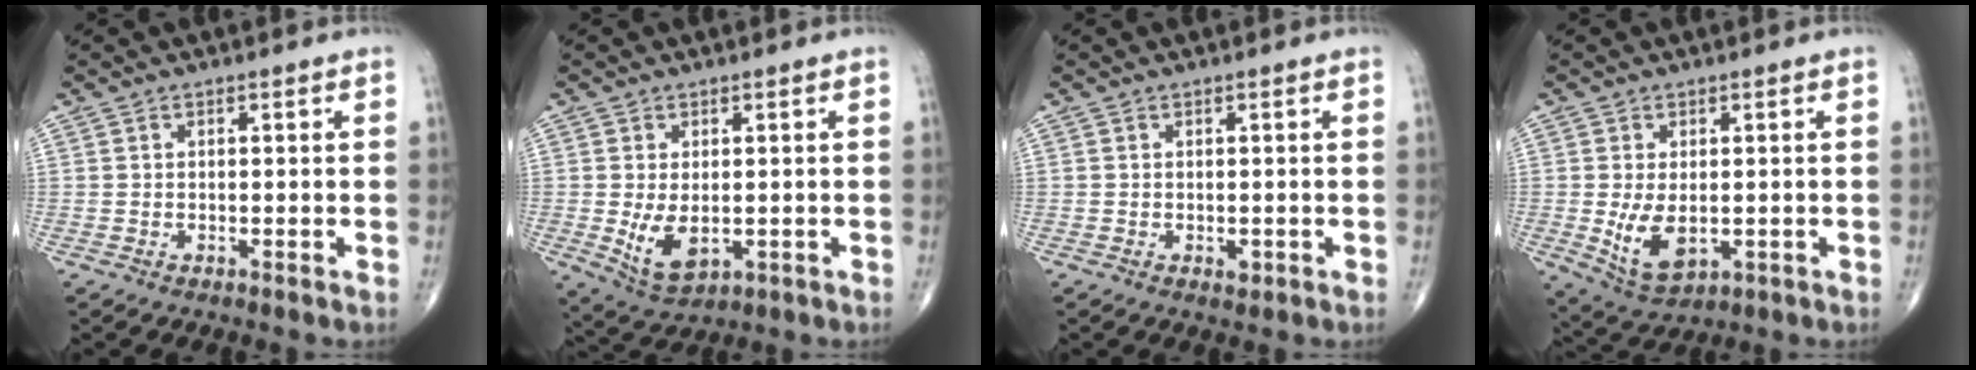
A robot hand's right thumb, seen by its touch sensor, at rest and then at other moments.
{"total": 6.6, "force": [-0.7, 3.7, 5.4], "torque": [-0.094, -0.016, 0.002]}
{"total": 1.1, "force": [-0.3, 0.7, 0.9], "torque": [-0.010, -0.003, -0.002]}
{"total": 7.6, "force": [-0.8, 4.3, 6.2], "torque": [-0.111, -0.017, 0.000]}